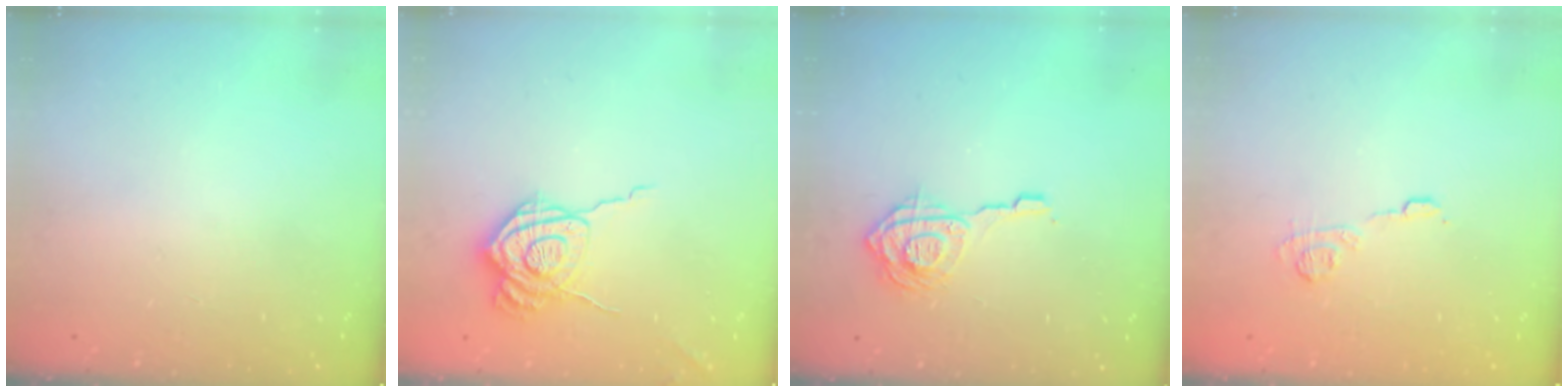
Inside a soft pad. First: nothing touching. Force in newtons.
{"total": 12.8, "press": 12.7, "slide": 1.2}
{"total": 11.2, "press": 11.1, "slide": 0.9}
{"total": 7.7, "press": 7.6, "slide": 1.2}